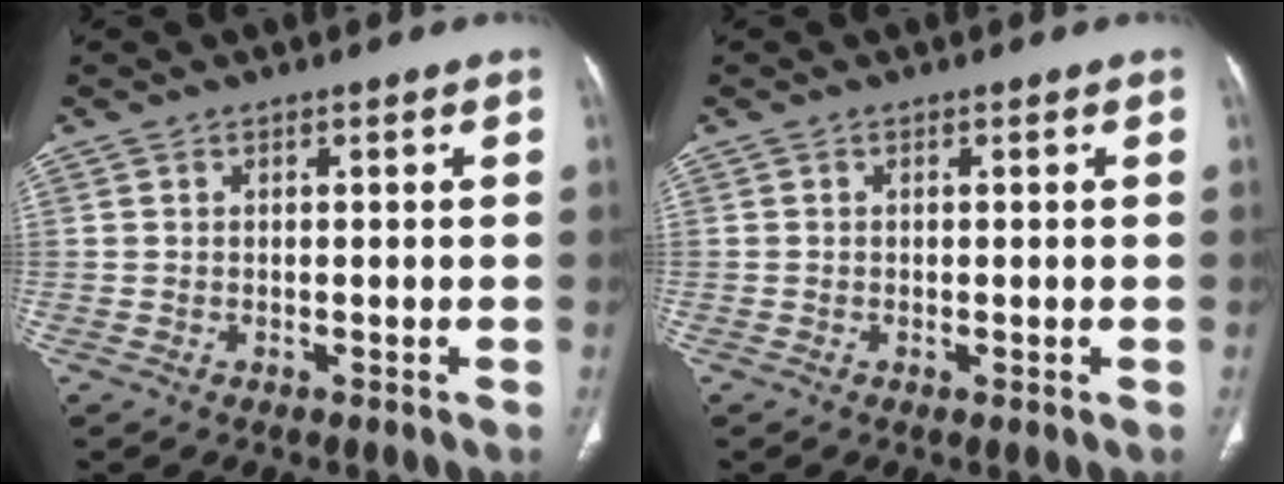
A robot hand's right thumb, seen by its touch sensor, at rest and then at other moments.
{"total": 0.6, "force": [-0.1, 0.1, 0.6], "torque": [-0.011, -0.003, -0.002]}